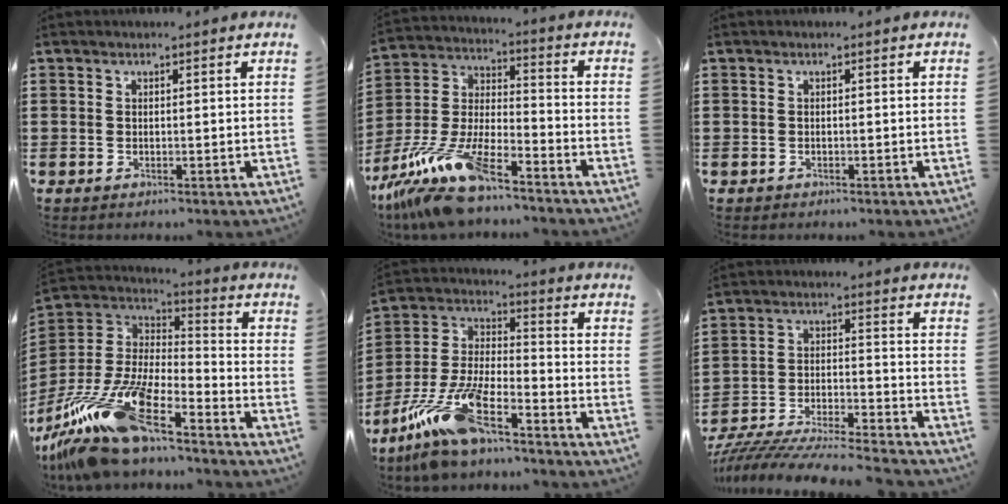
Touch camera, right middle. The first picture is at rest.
{"total": 12.5, "force": [-10.6, 1.7, 6.6], "torque": [-0.147, 0.007, -0.212]}
{"total": 0.0}
{"total": 16.6, "force": [-12.7, 3.6, 10.0], "torque": [-0.226, 0.019, -0.242]}
{"total": 13.1, "force": [-9.6, 3.0, 8.4], "torque": [-0.194, 0.006, -0.189]}
{"total": 7.8, "force": [-7.6, 0.0, 1.6], "torque": [-0.032, 0.000, -0.154]}